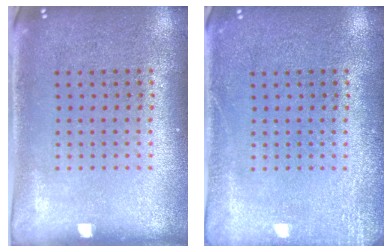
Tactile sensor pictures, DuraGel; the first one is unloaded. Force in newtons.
{"total": 2.1, "press": 2.1, "slide": 0.3}